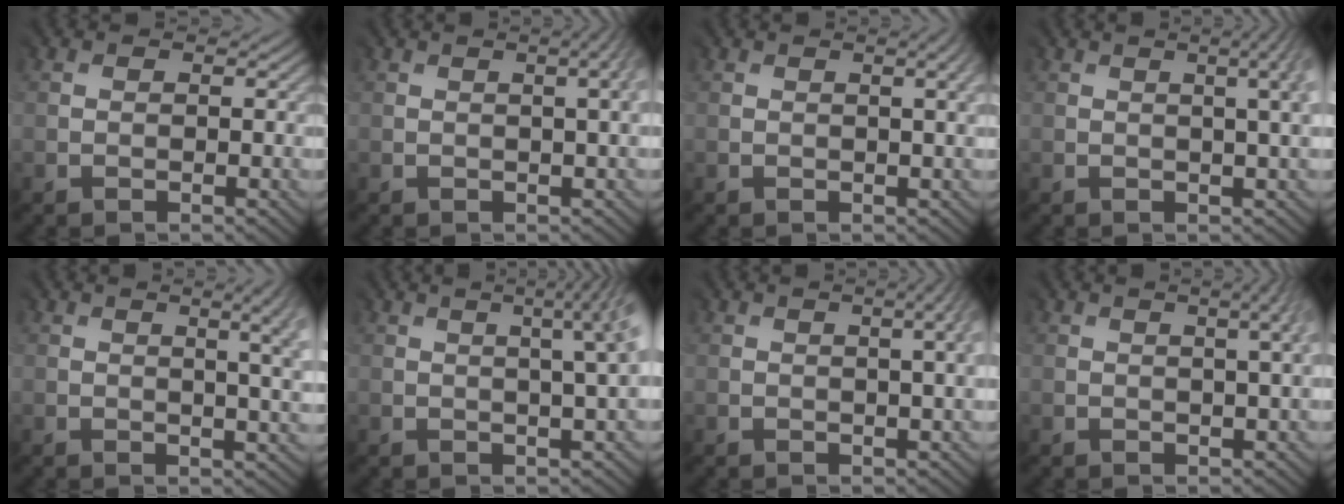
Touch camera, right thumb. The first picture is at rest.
{"total": 3.3, "force": [1.0, 0.9, 3.0], "torque": [-0.012, 0.018, -0.002]}
{"total": 2.0, "force": [0.6, 0.2, 1.9], "torque": [-0.013, 0.009, 0.008]}
{"total": 5.2, "force": [1.6, 1.6, 4.6], "torque": [-0.022, 0.028, -0.001]}
{"total": 6.9, "force": [1.6, 2.5, 6.3], "torque": [-0.048, 0.027, 0.005]}
{"total": 6.1, "force": [1.8, 1.6, 5.6], "torque": [-0.038, 0.040, 0.002]}
{"total": 3.8, "force": [1.2, 1.1, 3.5], "torque": [-0.015, 0.021, -0.002]}
{"total": 4.0, "force": [1.7, 1.3, 3.4], "torque": [-0.014, 0.027, -0.002]}